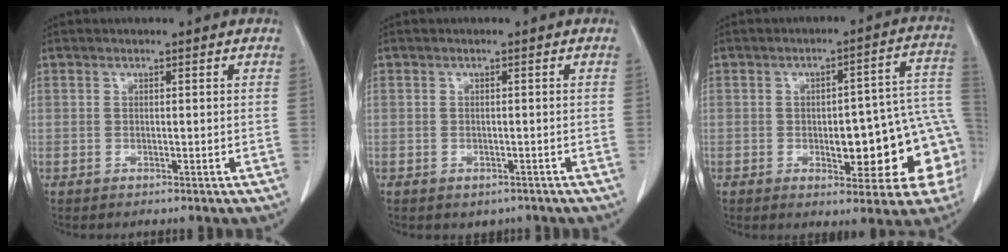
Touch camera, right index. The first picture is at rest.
{"total": 2.0, "force": [-1.4, 1.3, 0.6], "torque": [-0.007, 0.001, -0.013]}
{"total": 15.6, "force": [-3.1, 5.2, 14.4], "torque": [-0.121, 0.041, -0.024]}